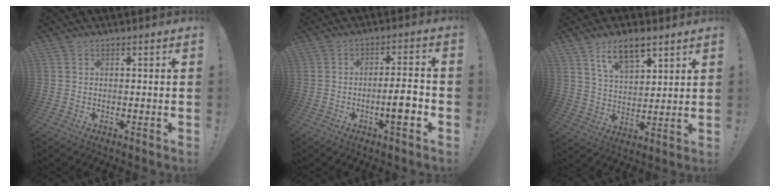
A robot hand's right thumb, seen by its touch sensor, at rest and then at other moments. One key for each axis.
{"total": 8.7, "fx": -3.2, "fy": 1.3, "fz": 8.0, "tx": -0.113, "ty": 0.004, "tz": -0.054}
{"total": 9.8, "fx": 6.5, "fy": 4.7, "fz": 5.6, "tx": -0.089, "ty": -0.031, "tz": 0.121}